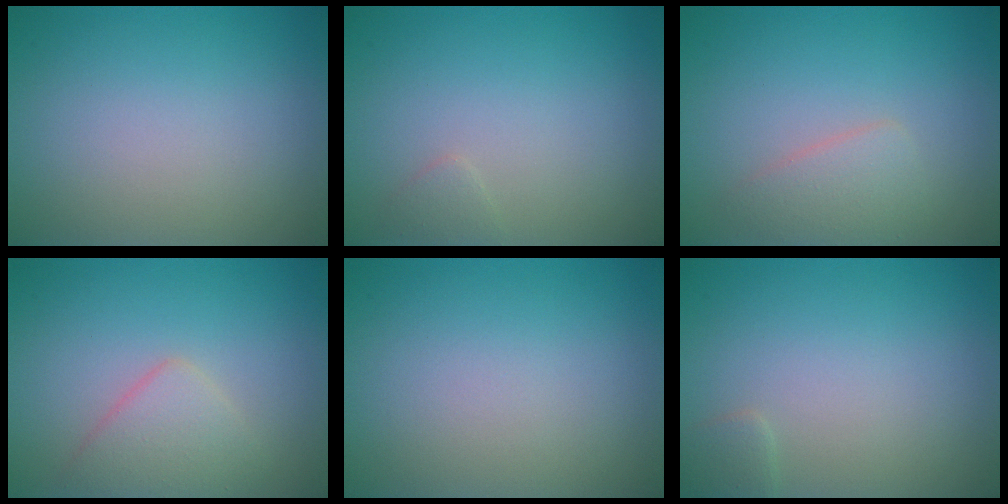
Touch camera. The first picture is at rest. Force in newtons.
{"total": 0.8, "press": 0.7, "slide": 0.1}
{"total": 2.2, "press": 2.2, "slide": 0.0}
{"total": 2.9, "press": 2.9, "slide": 0.1}
{"total": 0.0}
{"total": 1.0, "press": 1.0, "slide": 0.1}